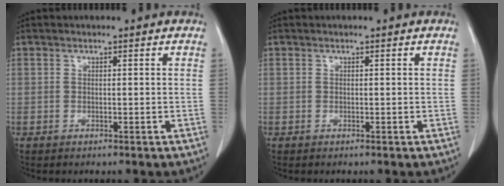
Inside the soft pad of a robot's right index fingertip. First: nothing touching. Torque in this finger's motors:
{"motor_torque": [0.00, 0.00, 0.00, 0.00]}